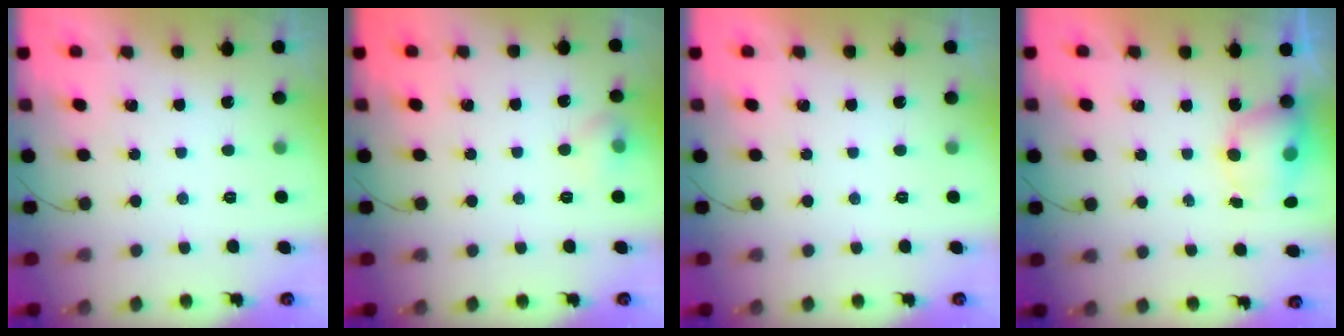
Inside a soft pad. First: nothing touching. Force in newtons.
{"total": 9.0, "press": 6.0, "slide": 6.7}
{"total": 0.0}
{"total": 5.8, "press": 5.7, "slide": 0.8}